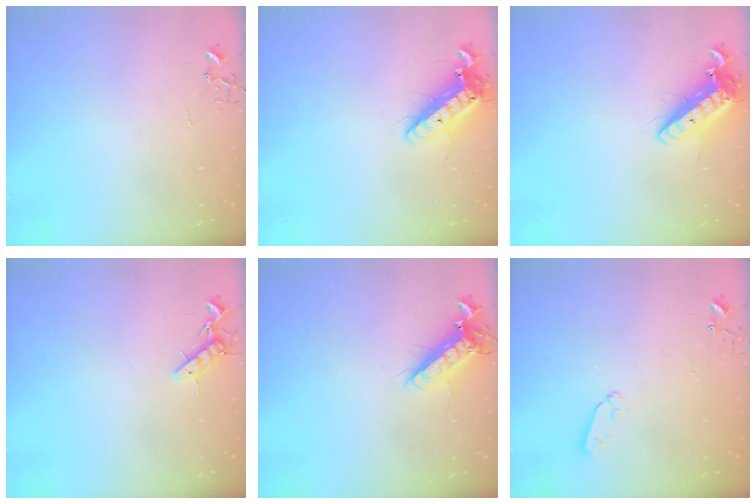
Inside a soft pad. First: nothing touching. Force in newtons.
{"total": 14.7, "press": 14.4, "slide": 2.9}
{"total": 14.8, "press": 14.5, "slide": 2.9}
{"total": 8.0, "press": 7.9, "slide": 1.4}
{"total": 12.6, "press": 12.4, "slide": 2.4}
{"total": 5.0, "press": 4.9, "slide": 1.1}